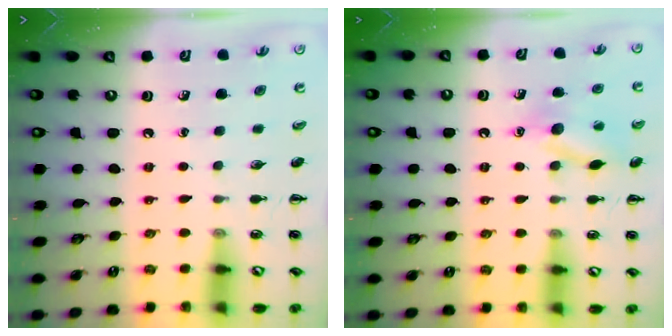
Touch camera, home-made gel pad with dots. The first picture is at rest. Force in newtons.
{"total": 12.0, "press": 11.9, "slide": 1.8}